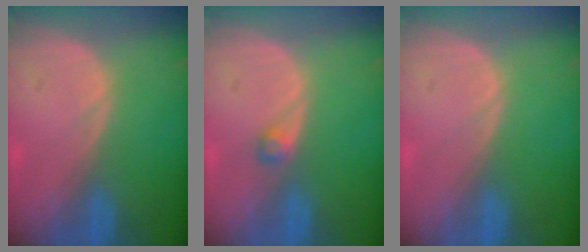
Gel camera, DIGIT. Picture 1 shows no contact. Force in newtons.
{"total": 1.5, "press": 1.4, "slide": 0.2}
{"total": 0.0}